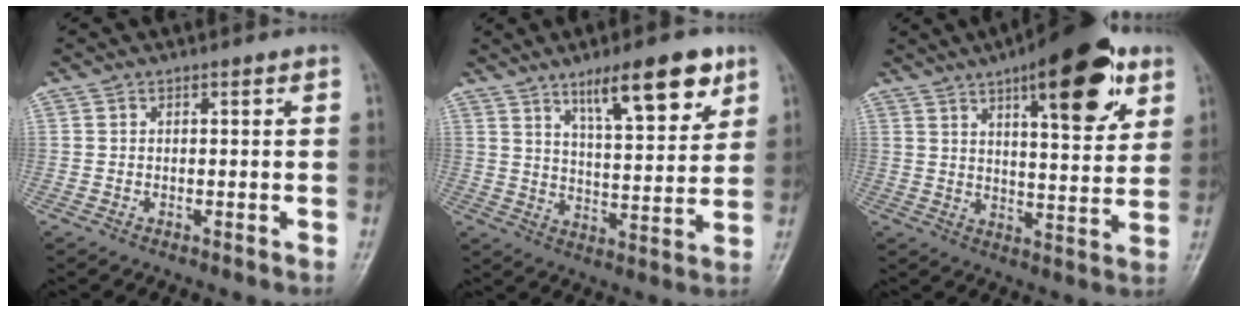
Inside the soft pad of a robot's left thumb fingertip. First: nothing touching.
{"total": 14.1, "force": [8.4, 4.0, 10.5], "torque": [-0.137, -0.043, 0.135]}
{"total": 18.3, "force": [9.6, 6.1, 14.3], "torque": [-0.170, -0.034, 0.138]}